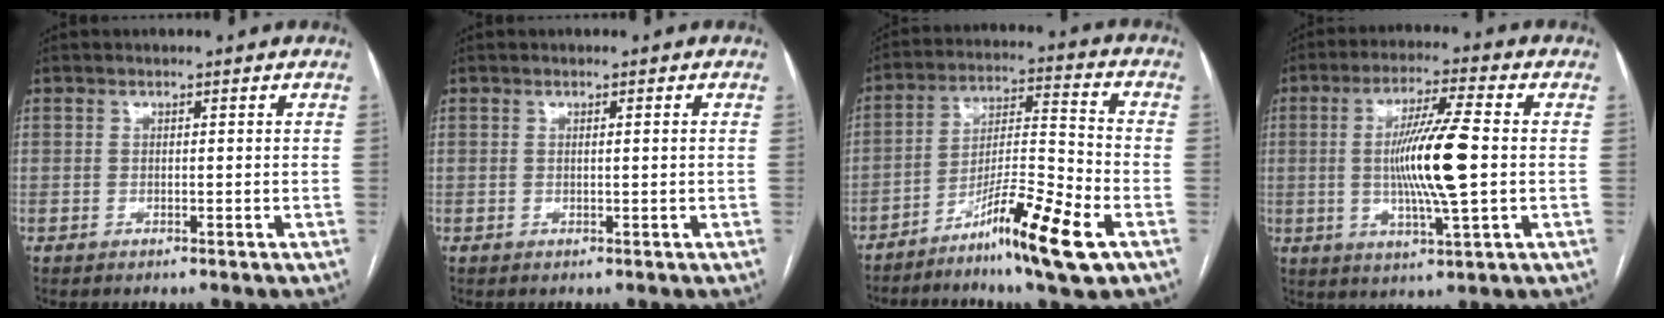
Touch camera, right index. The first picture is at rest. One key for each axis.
{"total": 0.7, "fx": 0.1, "fy": -0.1, "fz": 0.6, "tx": -0.011, "ty": 0.000, "tz": 0.003}
{"total": 14.0, "fx": -7.8, "fy": 0.4, "fz": 11.6, "tx": -0.210, "ty": -0.015, "tz": -0.136}
{"total": 11.9, "fx": -0.2, "fy": 0.5, "fz": 11.9, "tx": -0.224, "ty": -0.004, "tz": -0.004}